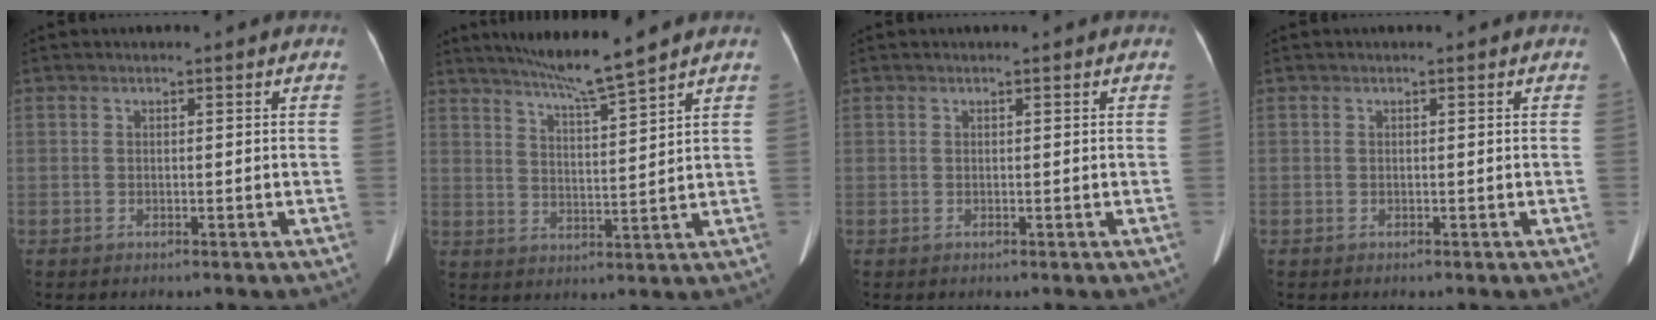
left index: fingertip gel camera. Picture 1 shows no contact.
{"total": 8.3, "force": [7.0, -1.6, 4.1], "torque": [-0.068, -0.006, 0.123]}
{"total": 0.0}
{"total": 0.0}